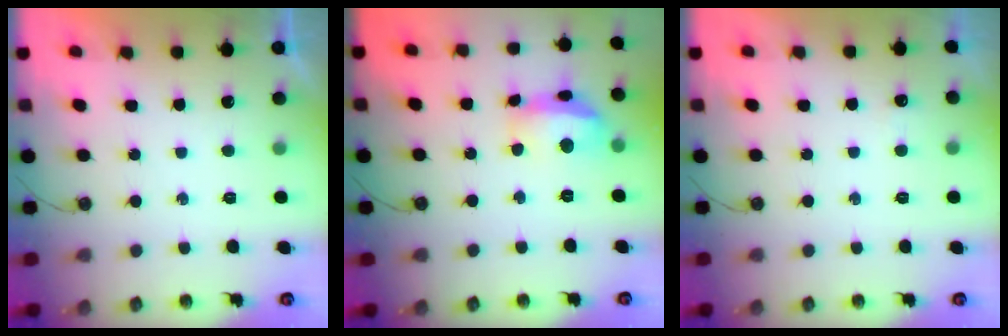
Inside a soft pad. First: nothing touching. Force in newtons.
{"total": 13.4, "press": 13.3, "slide": 1.3}
{"total": 3.3, "press": 3.2, "slide": 0.7}